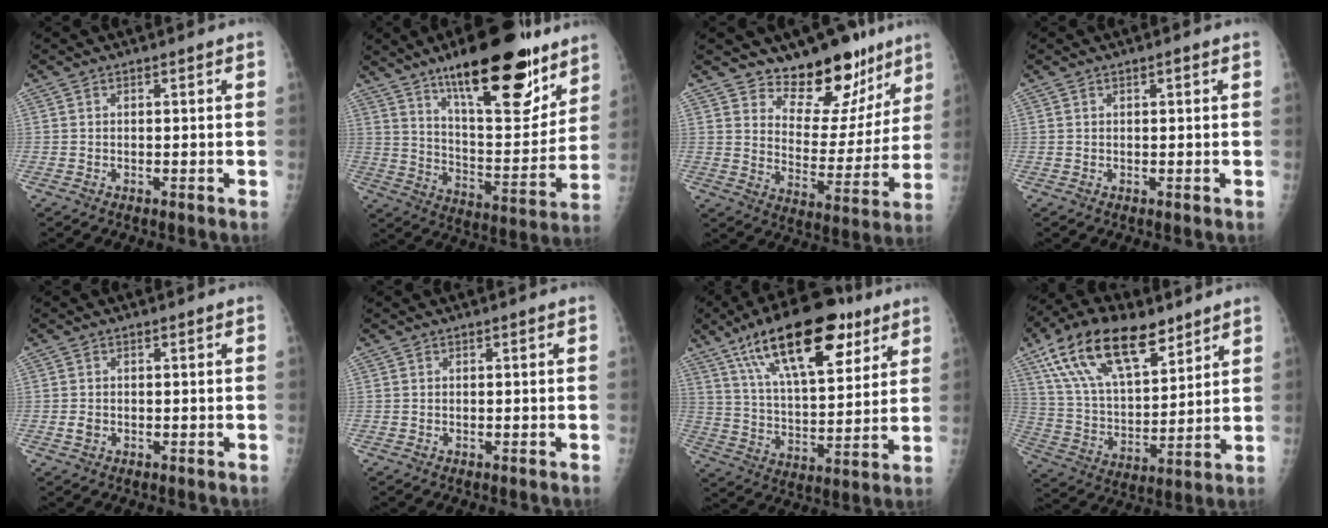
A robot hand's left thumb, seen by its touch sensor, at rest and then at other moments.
{"total": 24.5, "force": [16.0, 8.0, 16.8], "torque": [-0.207, -0.076, 0.252]}
{"total": 15.1, "force": [12.0, 7.2, 5.6], "torque": [-0.019, -0.097, 0.177]}
{"total": 0.7, "force": [0.3, 0.2, 0.5], "torque": [-0.008, 0.001, 0.005]}
{"total": 1.4, "force": [-0.3, 1.1, 0.8], "torque": [-0.013, 0.000, -0.003]}
{"total": 0.0}
{"total": 22.8, "force": [12.9, 9.3, 16.4], "torque": [-0.240, -0.031, 0.218]}
{"total": 20.8, "force": [12.4, 9.8, 13.5], "torque": [-0.219, -0.033, 0.231]}